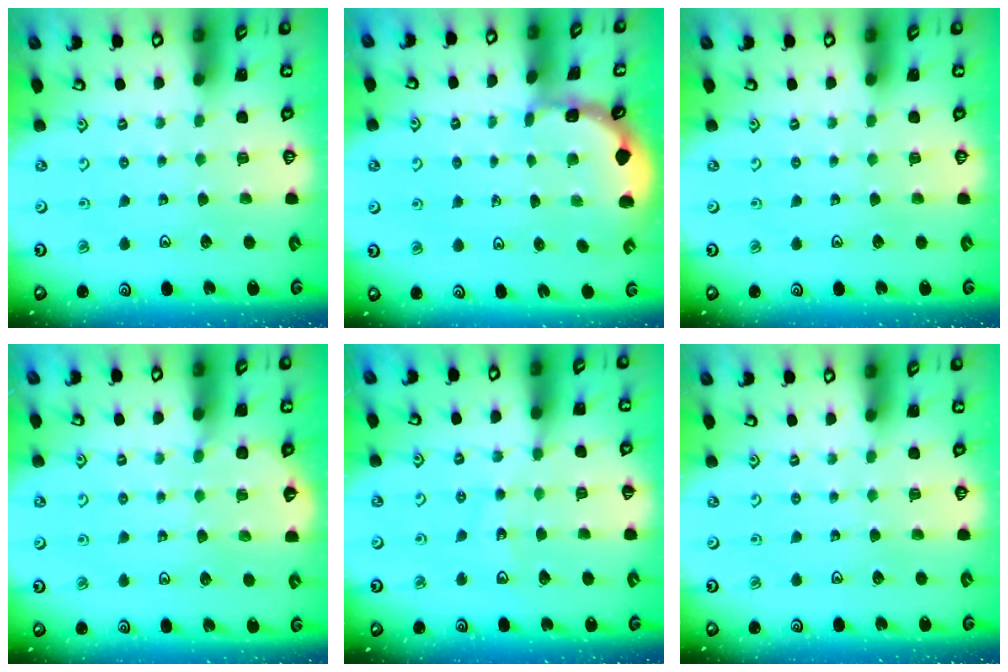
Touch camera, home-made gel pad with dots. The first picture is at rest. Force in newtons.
{"total": 1.2, "press": 1.2, "slide": 0.3}
{"total": 0.0}
{"total": 2.9, "press": 2.9, "slide": 0.3}
{"total": 10.3, "press": 9.9, "slide": 3.1}
{"total": 0.0}